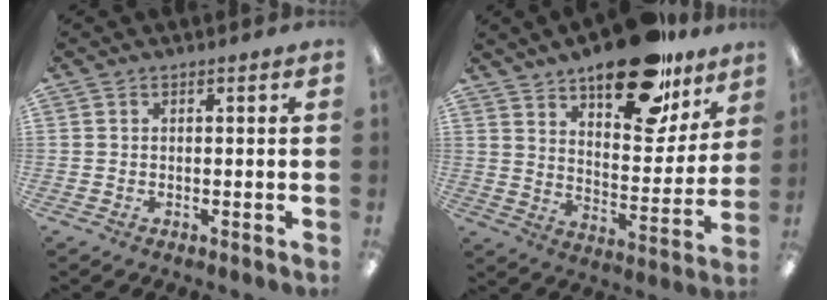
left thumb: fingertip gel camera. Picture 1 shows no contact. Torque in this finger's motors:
{"motor_torque": [0.44, 0.59, 1.58, -1.19, 0.16]}